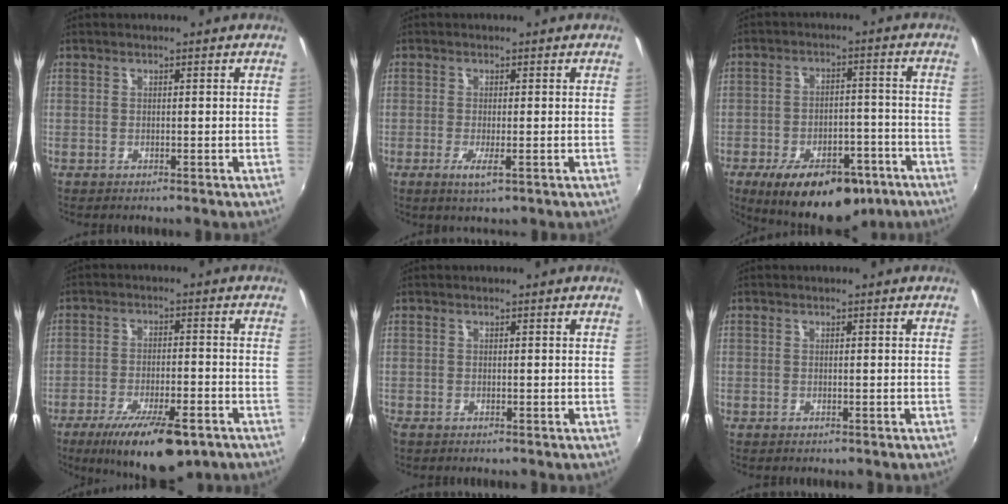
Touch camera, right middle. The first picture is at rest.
{"total": 3.0, "force": [-1.2, 0.4, 2.8], "torque": [-0.059, -0.011, -0.022]}
{"total": 17.5, "force": [-11.2, 8.2, 10.7], "torque": [-0.187, -0.010, -0.151]}
{"total": 15.7, "force": [-10.2, 4.6, 11.0], "torque": [-0.201, -0.034, -0.156]}
{"total": 0.9, "force": [-0.8, 0.4, 0.1], "torque": [-0.005, -0.005, -0.018]}
{"total": 0.7, "force": [-0.6, 0.5, 0.0], "torque": [-0.003, 0.003, -0.009]}